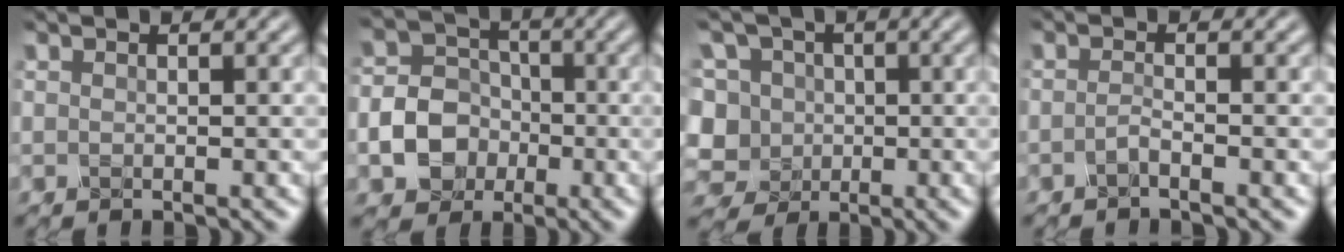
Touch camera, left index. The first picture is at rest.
{"total": 4.8, "force": [-2.1, 3.9, 1.8], "torque": [-0.027, 0.003, -0.040]}
{"total": 12.0, "force": [-0.5, 10.9, 5.0], "torque": [-0.129, 0.018, -0.041]}
{"total": 1.3, "force": [-1.2, 0.1, 0.4], "torque": [-0.006, 0.000, -0.023]}